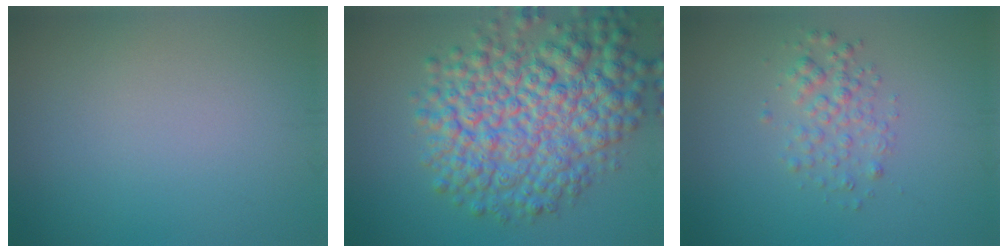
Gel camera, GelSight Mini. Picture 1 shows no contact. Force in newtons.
{"total": 10.3, "press": 10.2, "slide": 0.3}
{"total": 2.2, "press": 2.2, "slide": 0.1}